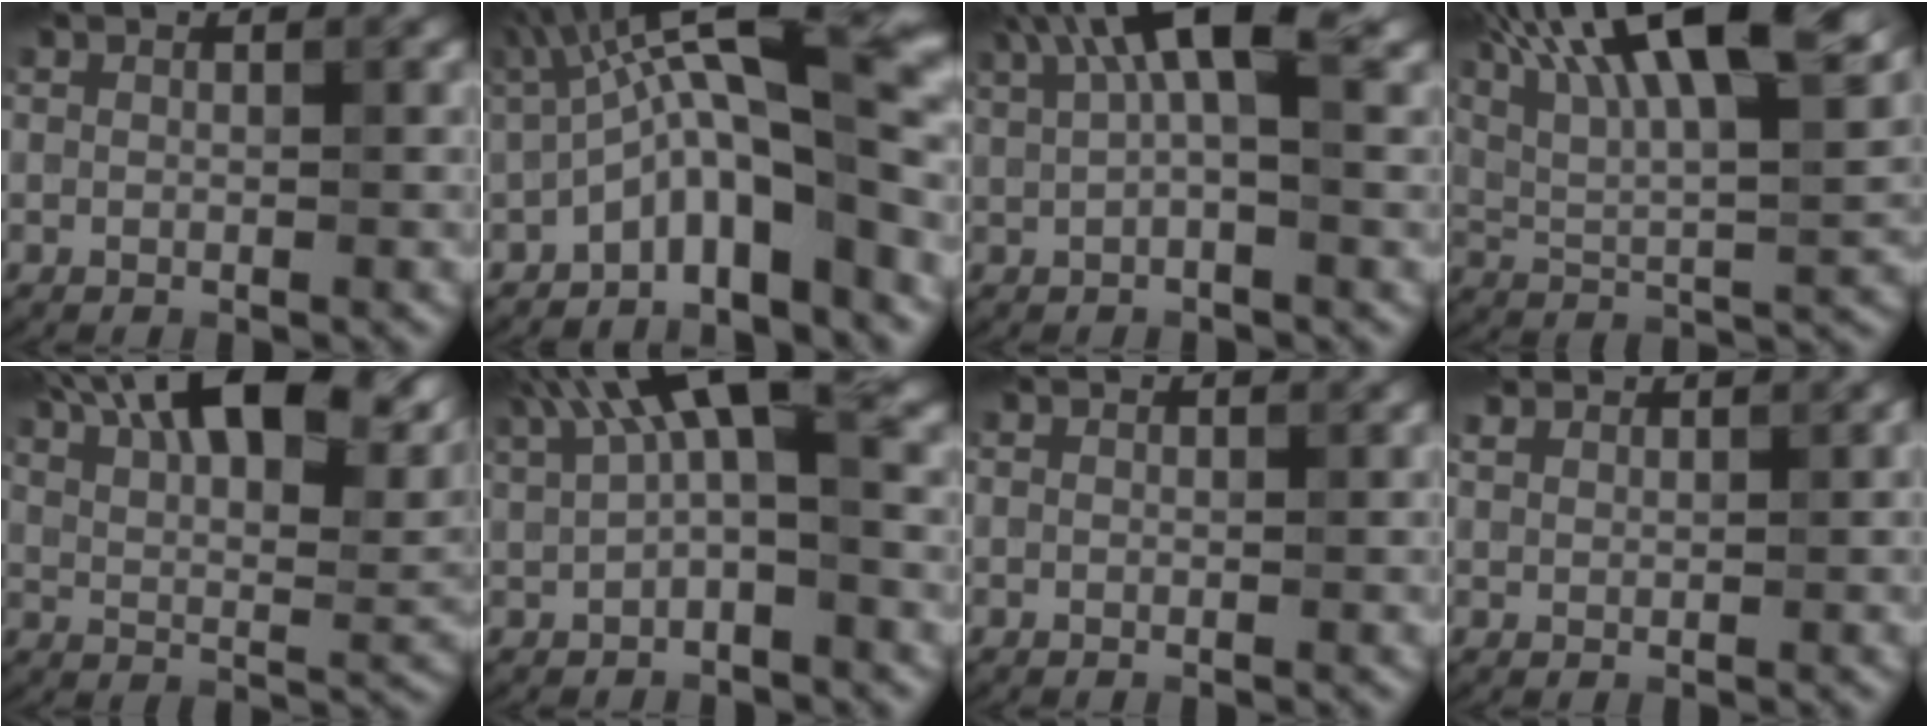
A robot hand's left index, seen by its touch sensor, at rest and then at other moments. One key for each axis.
{"total": 10.1, "fx": -1.3, "fy": 2.8, "fz": 9.6, "tx": -0.142, "ty": 0.027, "tz": -0.035}
{"total": 6.5, "fx": 2.9, "fy": 1.7, "fz": 5.5, "tx": -0.095, "ty": 0.011, "tz": 0.043}
{"total": 16.9, "fx": 9.5, "fy": 5.2, "fz": 13.0, "tx": -0.219, "ty": 0.025, "tz": 0.146}
{"total": 15.6, "fx": 9.1, "fy": 5.8, "fz": 11.2, "tx": -0.163, "ty": 0.028, "tz": 0.146}
{"total": 7.2, "fx": 2.7, "fy": 2.3, "fz": 6.3, "tx": -0.107, "ty": 0.015, "tz": 0.038}
{"total": 0.0}
{"total": 1.7, "fx": 1.6, "fy": 0.5, "fz": 0.4, "tx": -0.011, "ty": 0.008, "tz": 0.035}